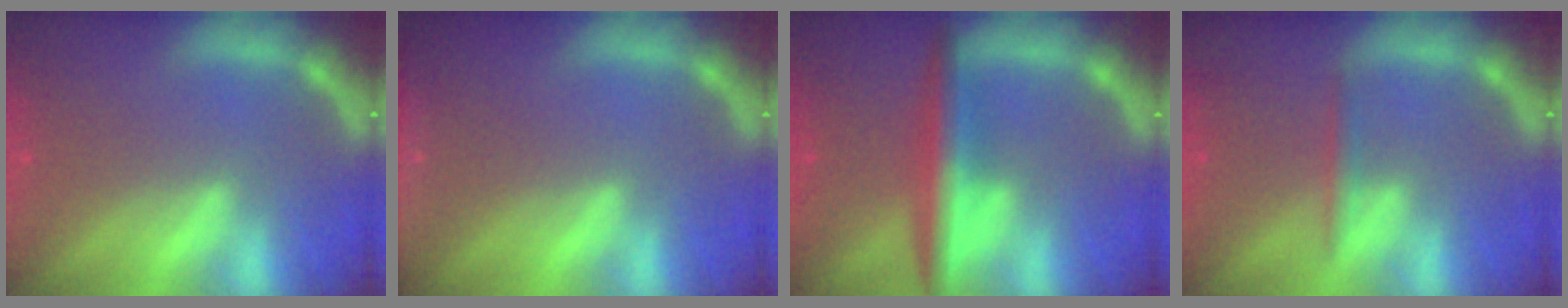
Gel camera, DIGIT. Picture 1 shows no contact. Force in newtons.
{"total": 2.9}
{"total": 5.0}
{"total": 1.4}